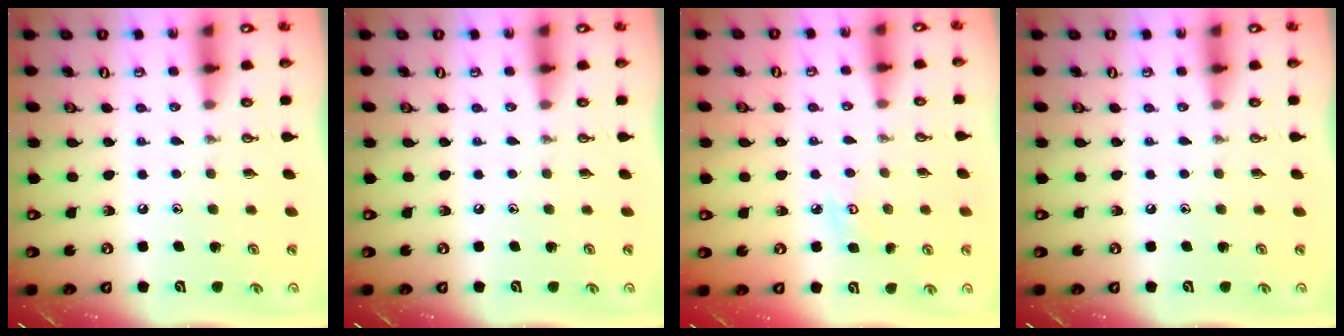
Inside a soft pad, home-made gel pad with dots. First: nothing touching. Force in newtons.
{"total": 0.0}
{"total": 3.9, "press": 3.9, "slide": 0.3}
{"total": 0.0}